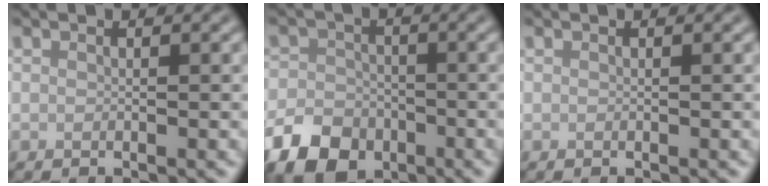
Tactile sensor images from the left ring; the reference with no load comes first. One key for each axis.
{"total": 5.9, "fx": -3.5, "fy": 3.9, "fz": 2.6, "tx": -0.057, "ty": -0.008, "tz": -0.069}
{"total": 0.0}